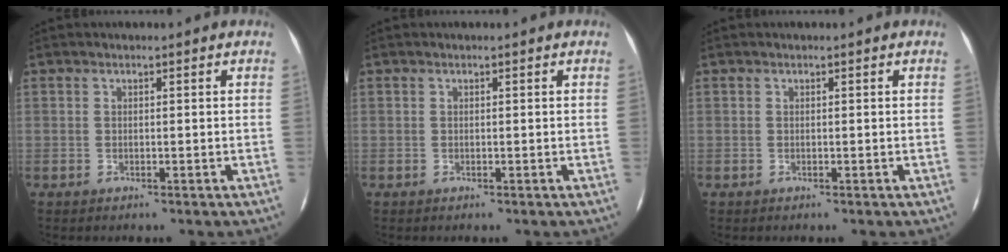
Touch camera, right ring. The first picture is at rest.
{"total": 0.0}
{"total": 0.0}